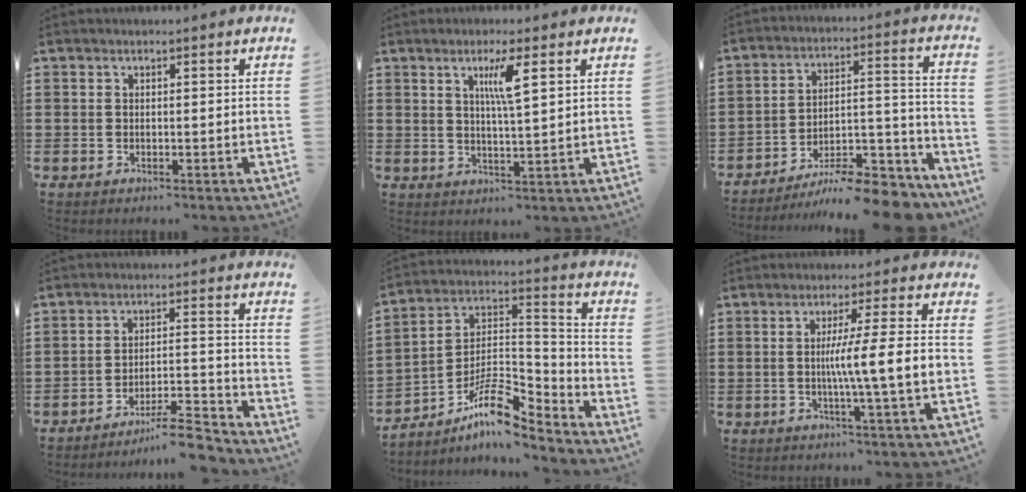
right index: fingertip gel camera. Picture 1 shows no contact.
{"total": 4.6, "force": [2.1, 0.2, 4.1], "torque": [-0.087, 0.002, 0.031]}
{"total": 10.8, "force": [-9.7, 1.5, 4.6], "torque": [-0.050, 0.035, -0.184]}
{"total": 7.3, "force": [-6.6, 0.4, 3.0], "torque": [-0.041, 0.009, -0.125]}
{"total": 10.7, "force": [-7.2, 3.8, 6.9], "torque": [-0.141, 0.006, -0.141]}
{"total": 7.7, "force": [-0.6, -0.5, 7.7], "torque": [-0.135, -0.010, -0.015]}